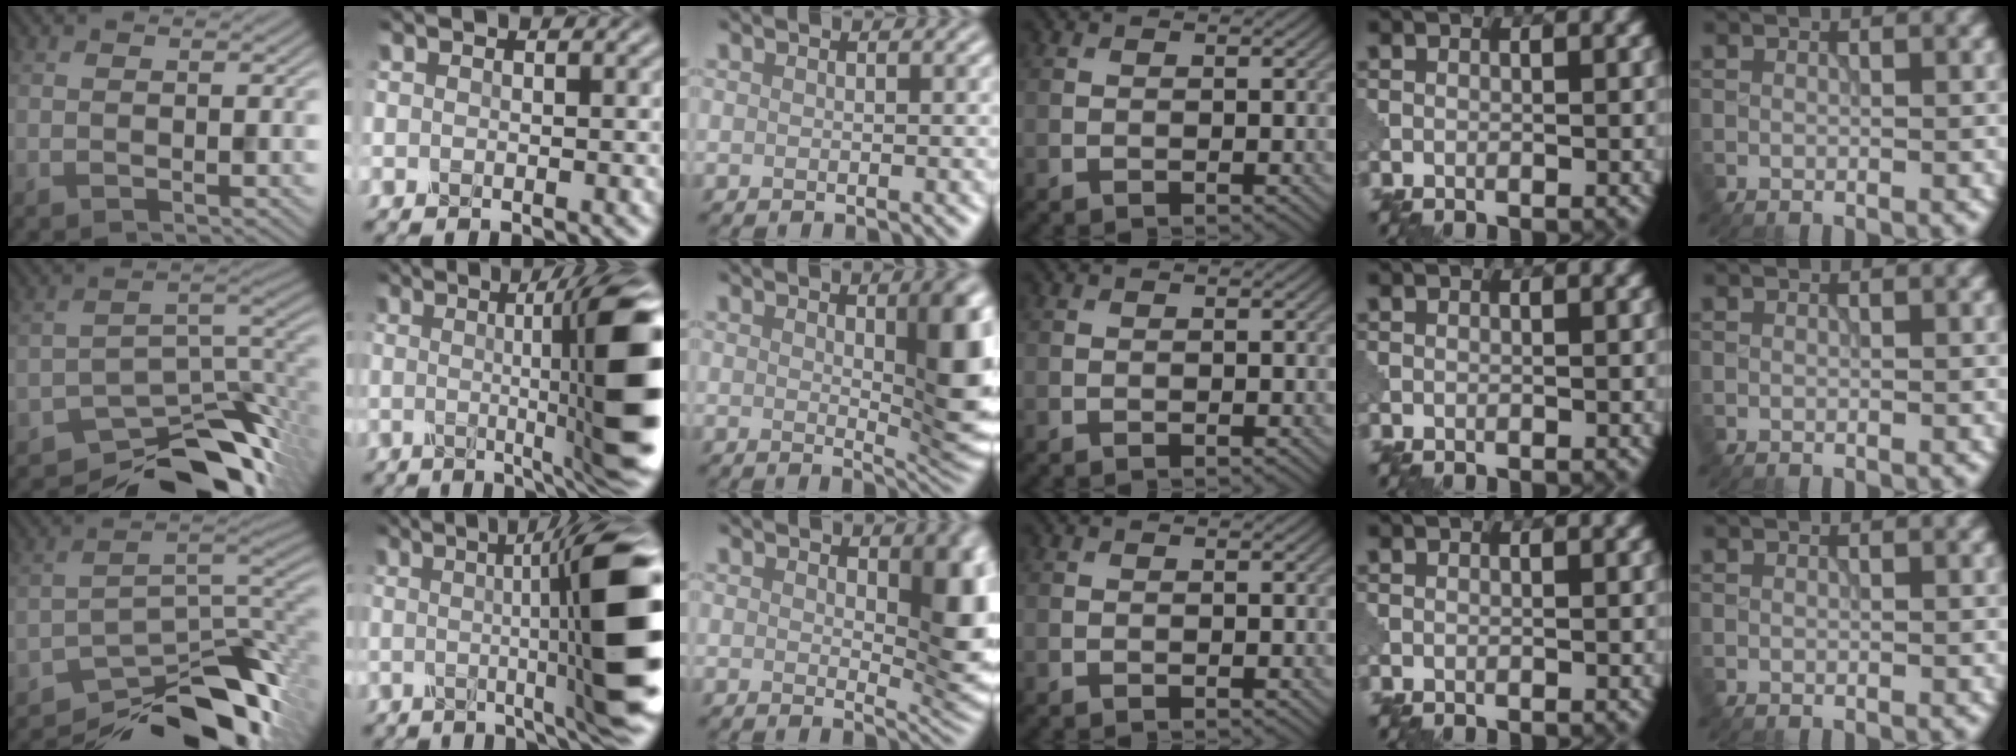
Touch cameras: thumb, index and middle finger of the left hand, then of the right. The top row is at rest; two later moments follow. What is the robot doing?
{"motion": "shake", "object": "sieve"}